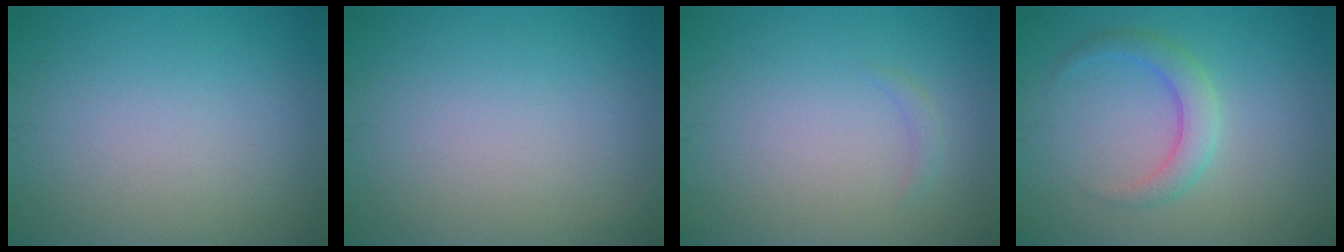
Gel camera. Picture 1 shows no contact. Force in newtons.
{"total": 0.0}
{"total": 0.7, "press": 0.7, "slide": 0.1}
{"total": 2.7, "press": 2.7, "slide": 0.2}